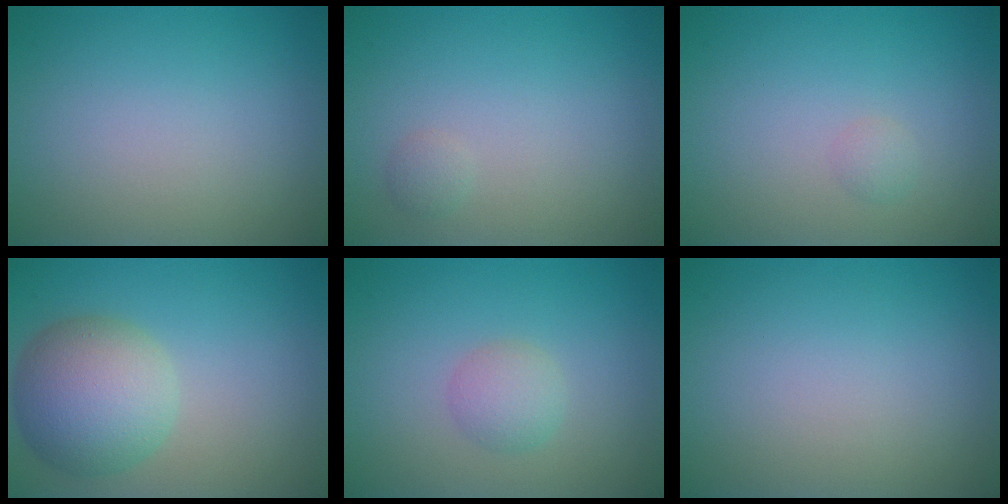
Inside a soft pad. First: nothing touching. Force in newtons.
{"total": 0.7, "press": 0.7, "slide": 0.0}
{"total": 0.7, "press": 0.7, "slide": 0.0}
{"total": 6.8, "press": 6.8, "slide": 0.3}
{"total": 2.0, "press": 2.0, "slide": 0.0}
{"total": 0.0}